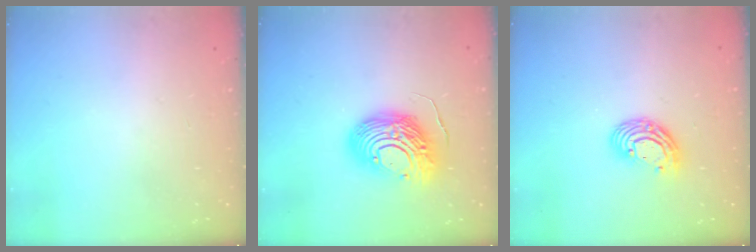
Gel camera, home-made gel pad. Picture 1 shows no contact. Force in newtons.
{"total": 17.7, "press": 17.6, "slide": 1.6}
{"total": 9.5, "press": 9.5, "slide": 0.6}